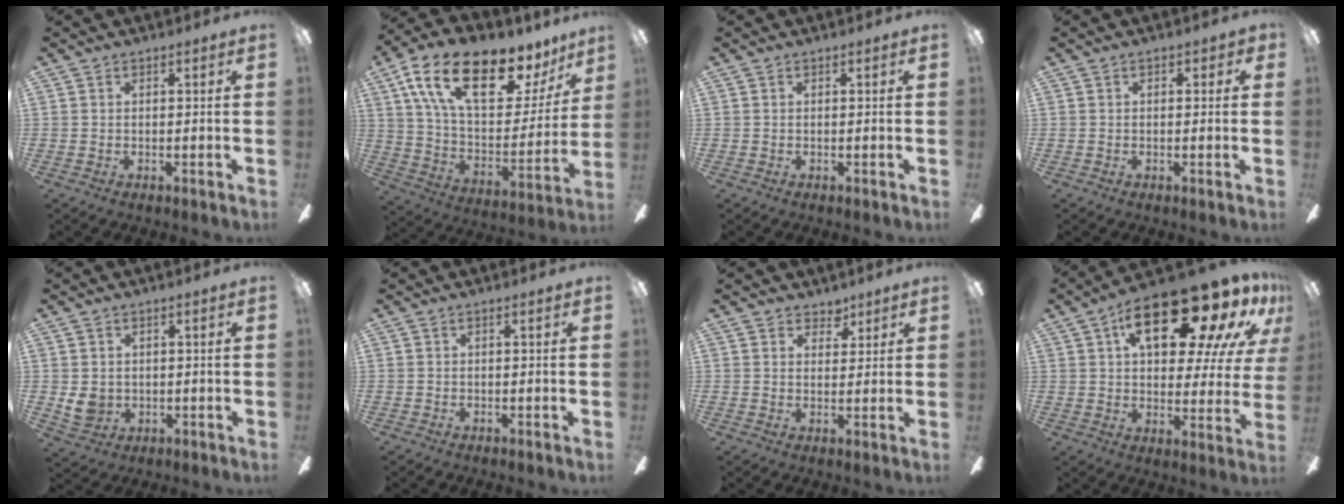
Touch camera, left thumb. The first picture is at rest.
{"total": 23.5, "force": [14.0, 10.6, 15.5], "torque": [-0.258, -0.067, 0.242]}
{"total": 0.0}
{"total": 1.2, "force": [0.3, 1.0, 0.7], "torque": [-0.006, 0.002, 0.002]}
{"total": 4.8, "force": [0.8, 4.3, 2.0], "torque": [-0.039, -0.002, 0.014]}
{"total": 0.0}
{"total": 4.1, "force": [3.1, 2.6, 0.5], "torque": [0.001, -0.018, 0.054]}
{"total": 23.0, "force": [13.4, 9.3, 16.1], "torque": [-0.233, -0.073, 0.215]}